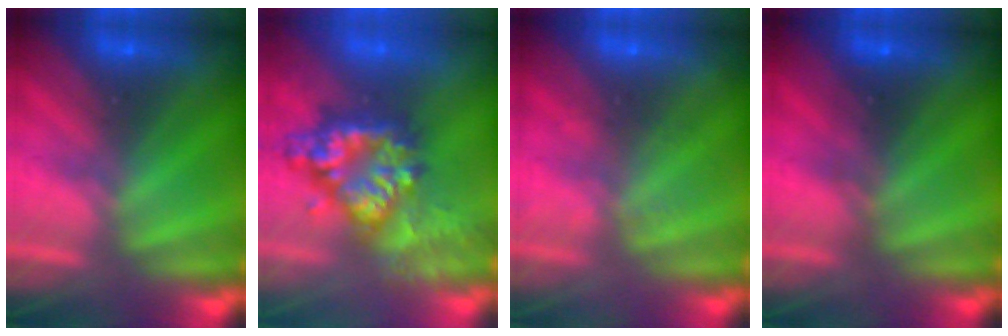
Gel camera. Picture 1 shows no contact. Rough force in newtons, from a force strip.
{"total": 8.0}
{"total": 1.9}
{"total": 2.3}